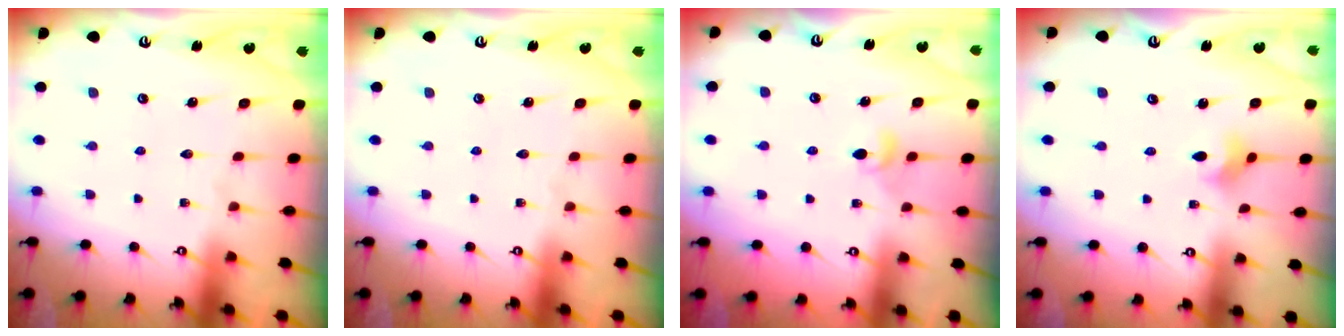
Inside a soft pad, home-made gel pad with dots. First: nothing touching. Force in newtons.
{"total": 0.0}
{"total": 4.6, "press": 4.5, "slide": 0.4}
{"total": 2.9, "press": 2.8, "slide": 0.8}